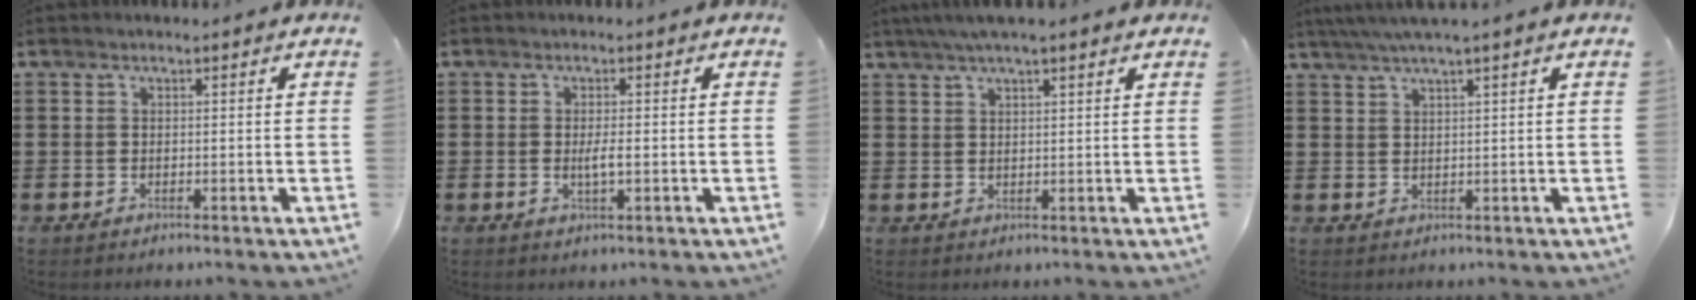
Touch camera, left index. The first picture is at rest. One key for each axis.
{"total": 2.3, "fx": -0.3, "fy": 0.4, "fz": 2.3, "tx": -0.048, "ty": -0.005, "tz": -0.008}
{"total": 3.3, "fx": 2.4, "fy": 0.2, "fz": 2.2, "tx": -0.047, "ty": 0.004, "tz": 0.044}
{"total": 2.7, "fx": 1.9, "fy": -0.3, "fz": 1.9, "tx": -0.039, "ty": 0.004, "tz": 0.034}